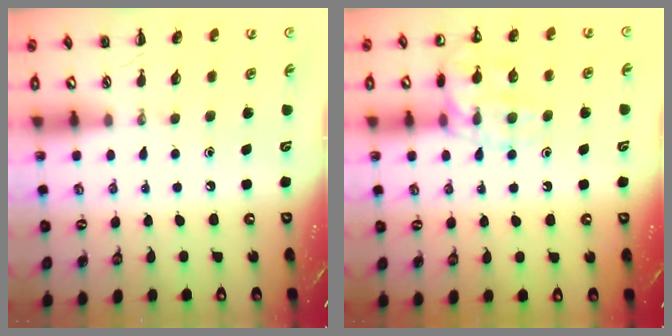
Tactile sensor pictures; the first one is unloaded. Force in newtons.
{"total": 13.4, "press": 13.4, "slide": 1.3}